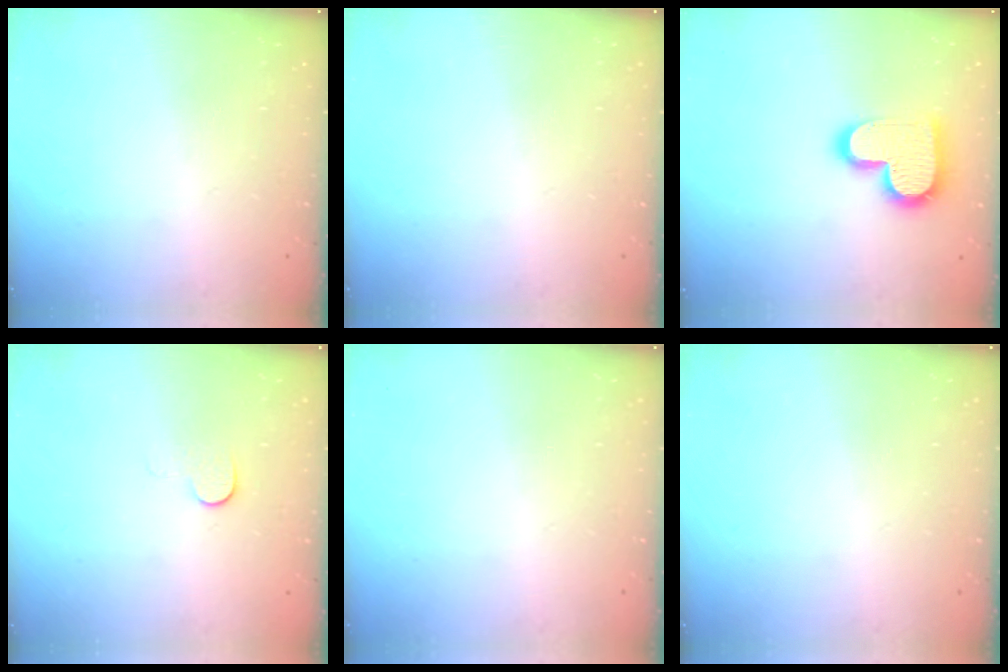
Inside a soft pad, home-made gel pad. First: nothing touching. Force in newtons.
{"total": 0.0}
{"total": 16.0, "press": 16.0, "slide": 0.9}
{"total": 4.3, "press": 4.3, "slide": 0.3}
{"total": 0.0}
{"total": 0.0}